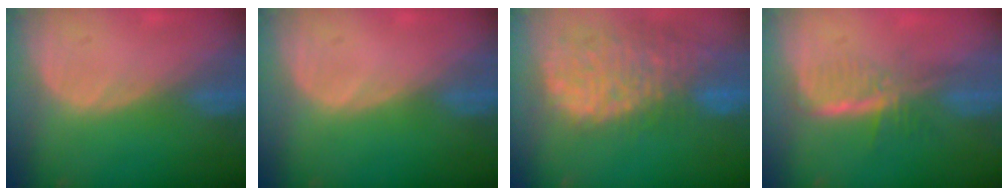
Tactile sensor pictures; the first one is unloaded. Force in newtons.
{"total": 0.0}
{"total": 14.4, "press": 11.7, "slide": 8.3}
{"total": 6.0, "press": 5.2, "slide": 2.9}